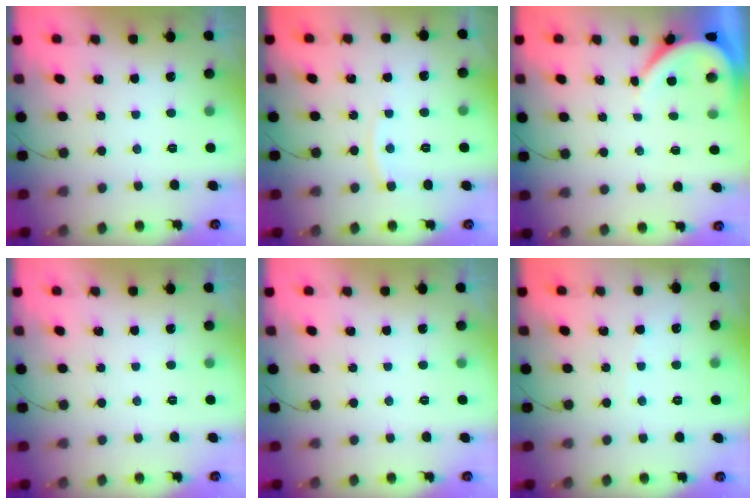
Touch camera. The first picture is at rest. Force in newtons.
{"total": 3.8, "press": 3.8, "slide": 0.1}
{"total": 3.7, "press": 3.7, "slide": 0.3}
{"total": 0.0}
{"total": 0.0}
{"total": 2.0, "press": 2.0, "slide": 0.2}